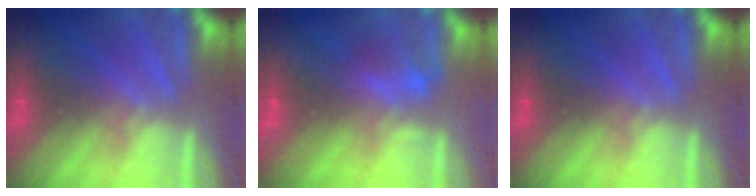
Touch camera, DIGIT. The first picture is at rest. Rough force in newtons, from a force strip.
{"total": 2.2}
{"total": 0.0}